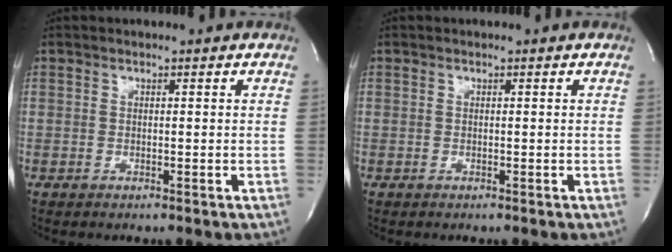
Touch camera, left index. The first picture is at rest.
{"total": 0.0}